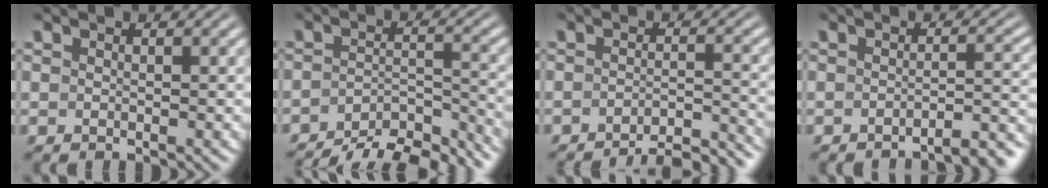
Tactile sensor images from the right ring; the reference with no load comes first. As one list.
[{"total": 8.2, "force": [-7.0, 2.9, 3.2], "torque": [-0.036, -0.028, -0.103]}, {"total": 7.0, "force": [-6.7, 0.9, 1.8], "torque": [-0.007, -0.016, -0.103]}, {"total": 4.2, "force": [-3.9, 0.2, 1.7], "torque": [-0.019, -0.004, -0.060]}]